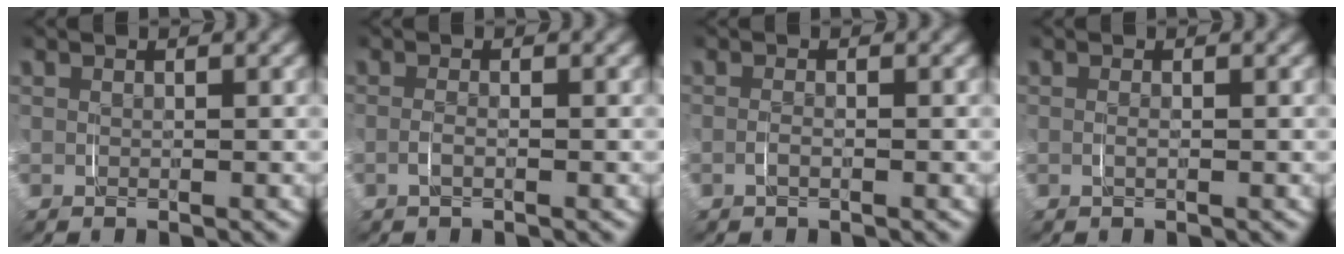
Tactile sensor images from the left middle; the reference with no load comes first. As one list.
[{"total": 1.5, "force": [0.1, -1.4, -0.6], "torque": [0.019, 0.005, -0.002]}, {"total": 1.1, "force": [-0.1, -1.0, -0.5], "torque": [0.013, 0.002, -0.004]}, {"total": 1.0, "force": [0.1, -1.0, -0.3], "torque": [0.012, 0.002, 0.002]}]